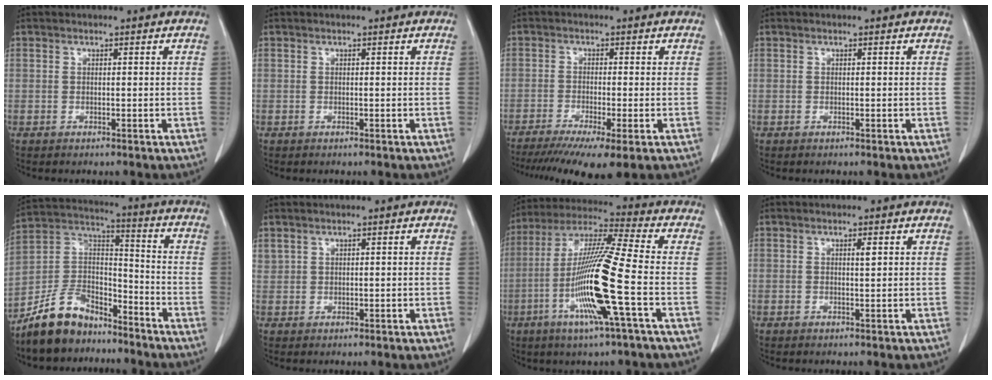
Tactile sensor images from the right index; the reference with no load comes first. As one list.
[{"total": 0.0}, {"total": 10.9, "force": [-7.5, 1.2, 7.9], "torque": [-0.126, -0.021, -0.120]}, {"total": 0.0}, {"total": 11.5, "force": [-9.3, 5.4, 4.0], "torque": [-0.090, 0.031, -0.176]}, {"total": 1.3, "force": [1.0, 0.8, 0.4], "torque": [-0.009, 0.006, 0.027]}, {"total": 16.2, "force": [-4.5, -0.6, 15.6], "torque": [-0.312, -0.013, -0.097]}, {"total": 1.2, "force": [0.4, 0.2, 1.2], "torque": [-0.020, 0.000, 0.006]}]